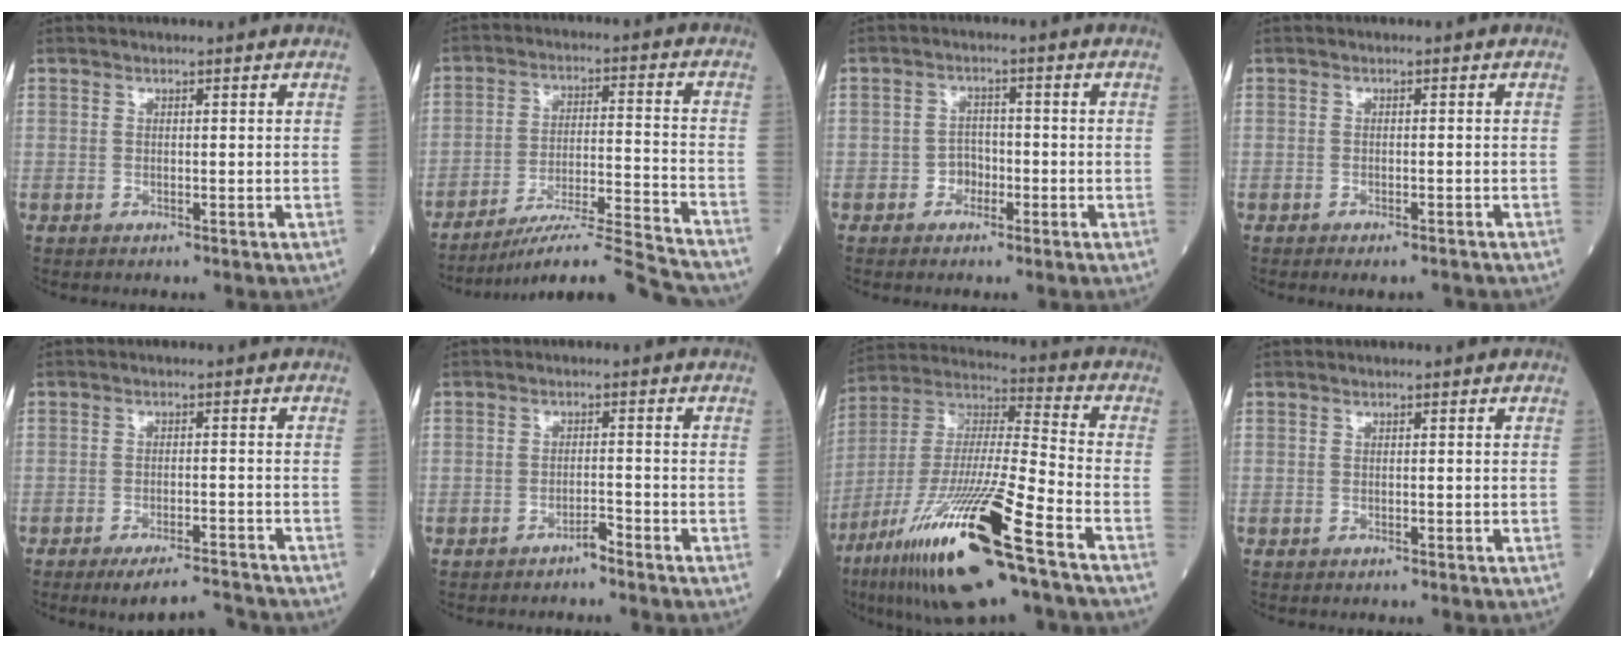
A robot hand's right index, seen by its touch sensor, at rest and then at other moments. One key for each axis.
{"total": 15.3, "fx": -14.1, "fy": -1.1, "fz": 5.8, "tx": -0.088, "ty": 0.006, "tz": -0.224}
{"total": 2.5, "fx": -1.3, "fy": 1.9, "fz": 1.0, "tx": -0.008, "ty": 0.010, "tz": -0.025}
{"total": 2.7, "fx": -2.3, "fy": 0.6, "fz": 1.2, "tx": -0.010, "ty": -0.003, "tz": -0.031}
{"total": 6.0, "fx": -5.6, "fy": 0.5, "fz": 2.0, "tx": -0.024, "ty": 0.000, "tz": -0.092}
{"total": 1.7, "fx": -1.5, "fy": 0.2, "fz": 0.7, "tx": -0.009, "ty": 0.002, "tz": -0.026}
{"total": 23.6, "fx": -12.9, "fy": 1.7, "fz": 19.7, "tx": -0.392, "ty": -0.053, "tz": -0.237}
{"total": 0.0}